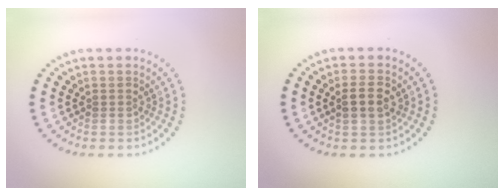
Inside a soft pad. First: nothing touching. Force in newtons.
{"total": 2.4, "press": 2.4, "slide": 0.4}